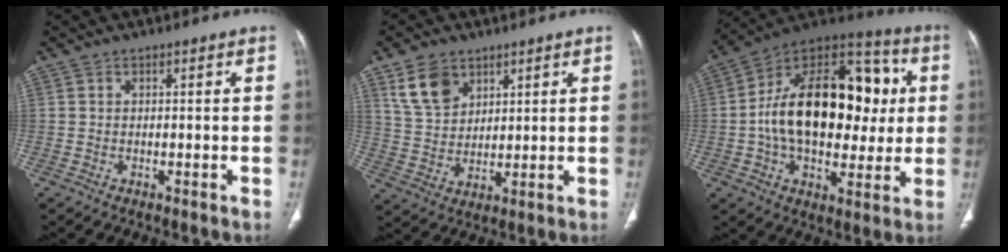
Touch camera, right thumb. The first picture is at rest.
{"total": 8.6, "force": [5.0, 5.7, 4.1], "torque": [-0.060, -0.021, 0.106]}
{"total": 29.0, "force": [1.9, 17.2, 23.2], "torque": [-0.349, 0.031, 0.029]}